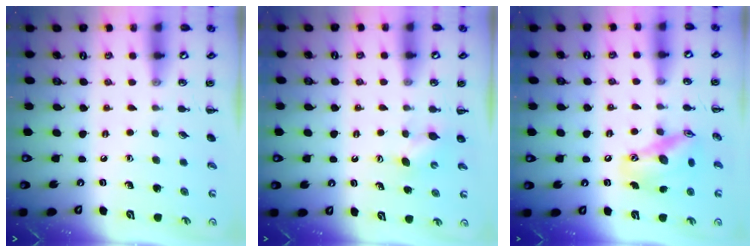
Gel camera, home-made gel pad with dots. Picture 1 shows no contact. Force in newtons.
{"total": 3.3, "press": 3.2, "slide": 0.7}
{"total": 14.4, "press": 14.1, "slide": 2.8}